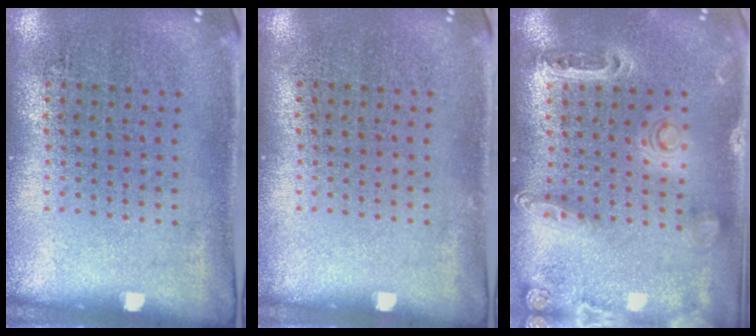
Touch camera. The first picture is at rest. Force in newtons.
{"total": 0.0}
{"total": 1.4, "press": 1.3, "slide": 0.3}